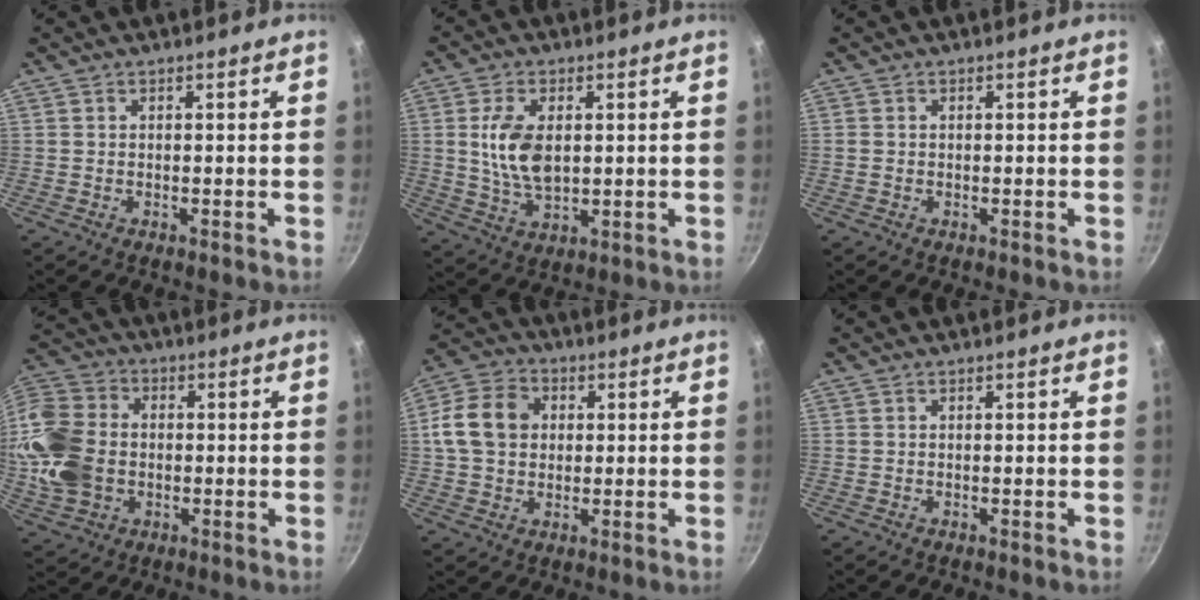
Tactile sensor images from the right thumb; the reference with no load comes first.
{"total": 9.9, "force": [1.4, 5.7, 7.9], "torque": [-0.146, -0.010, 0.029]}
{"total": 0.9, "force": [-0.1, 0.8, 0.4], "torque": [-0.008, 0.003, -0.003]}
{"total": 17.2, "force": [-1.3, 13.4, 10.7], "torque": [-0.211, 0.020, -0.028]}
{"total": 10.9, "force": [1.5, 8.6, 6.4], "torque": [-0.099, 0.014, 0.013]}
{"total": 0.0}